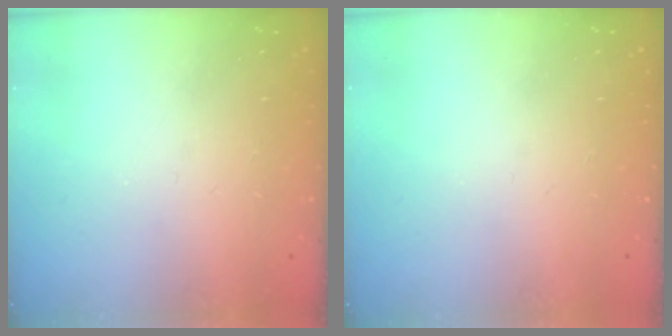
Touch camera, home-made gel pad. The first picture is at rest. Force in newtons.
{"total": 0.0}